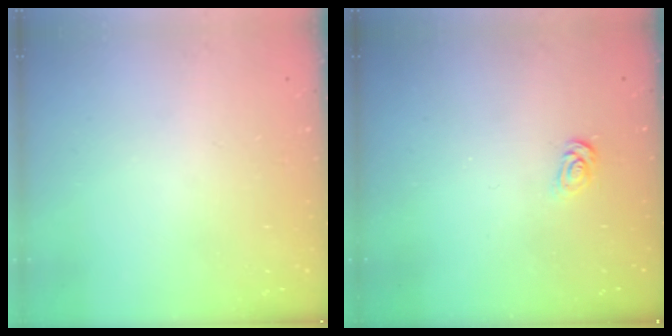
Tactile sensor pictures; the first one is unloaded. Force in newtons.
{"total": 2.7, "press": 2.7, "slide": 0.3}